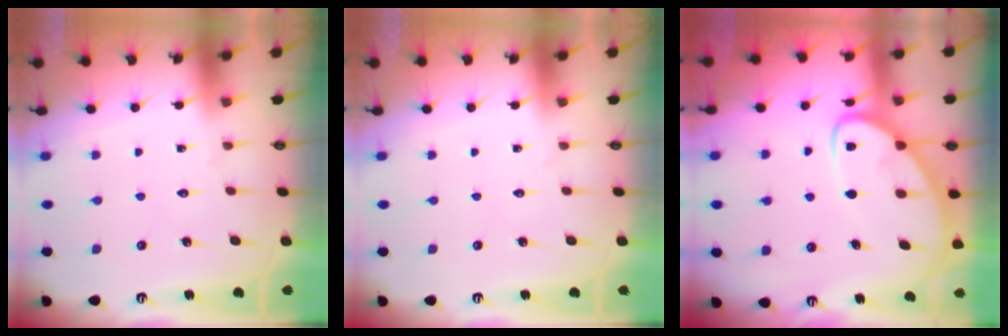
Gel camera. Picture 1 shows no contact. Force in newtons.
{"total": 0.0}
{"total": 8.2, "press": 8.2, "slide": 0.8}